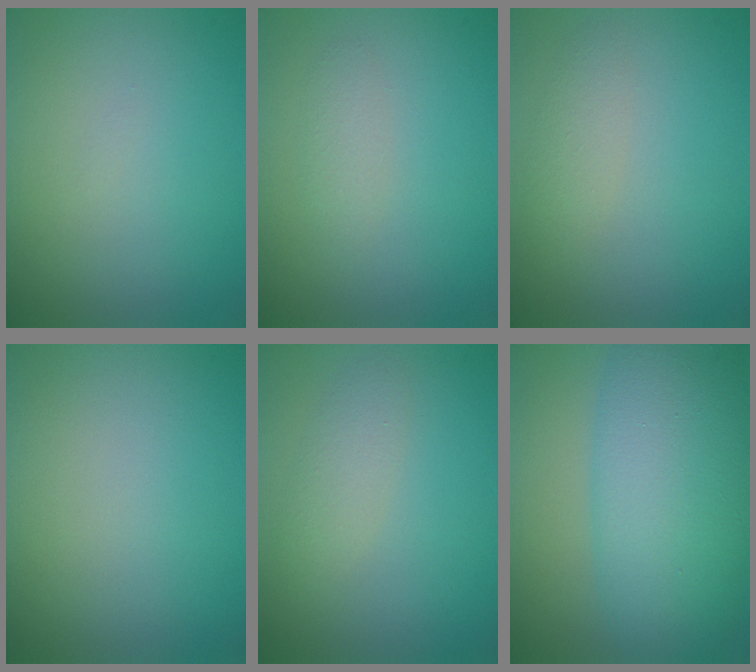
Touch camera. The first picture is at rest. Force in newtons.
{"total": 1.3, "press": 1.3, "slide": 0.0}
{"total": 1.4, "press": 1.4, "slide": 0.1}
{"total": 0.0}
{"total": 1.9, "press": 1.9, "slide": 0.0}
{"total": 10.6, "press": 10.6, "slide": 0.1}